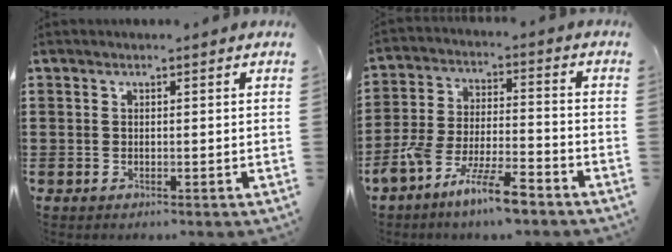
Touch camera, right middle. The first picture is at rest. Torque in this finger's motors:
{"motor_torque": [1.52, -0.62, 0.50, 0.21]}